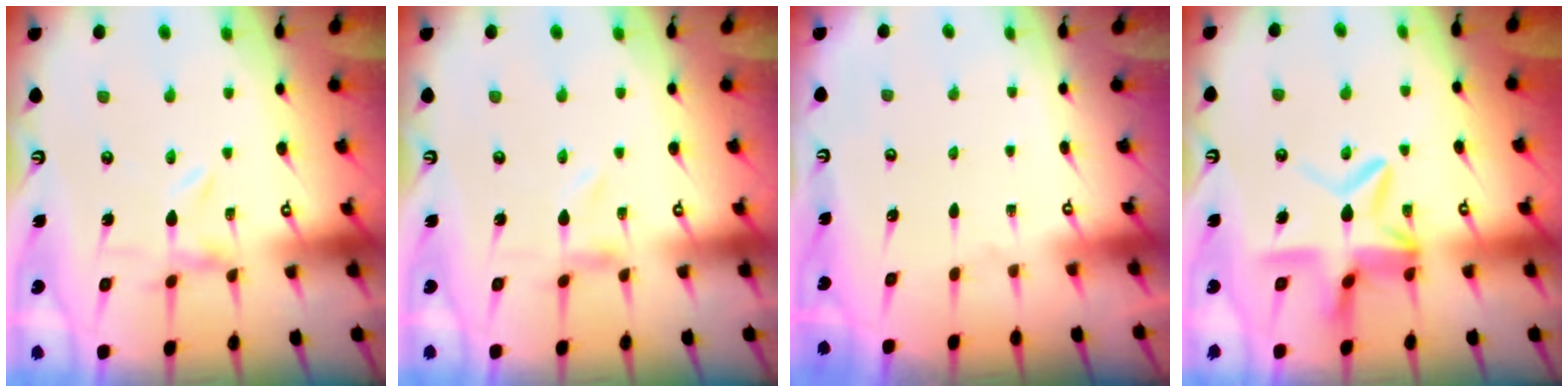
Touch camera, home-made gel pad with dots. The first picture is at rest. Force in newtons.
{"total": 0.0}
{"total": 0.0}
{"total": 11.2, "press": 11.2, "slide": 1.1}